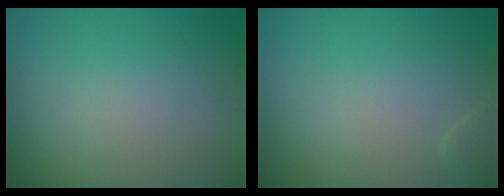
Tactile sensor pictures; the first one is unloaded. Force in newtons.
{"total": 0.8, "press": 0.8, "slide": 0.1}